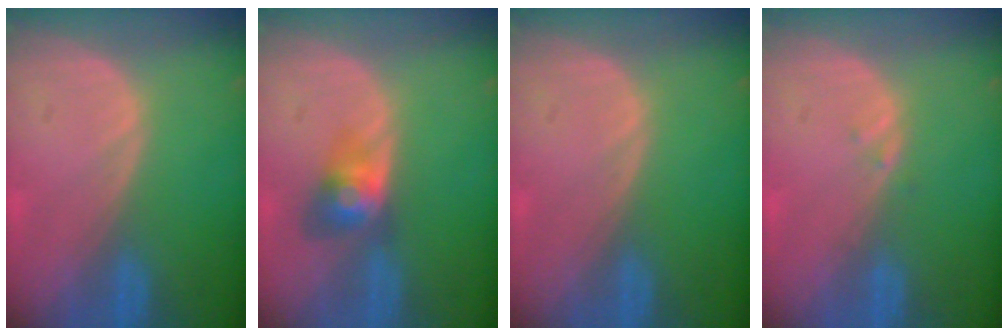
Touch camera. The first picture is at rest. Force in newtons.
{"total": 3.9, "press": 3.9, "slide": 0.2}
{"total": 0.0}
{"total": 0.7, "press": 0.6, "slide": 0.3}